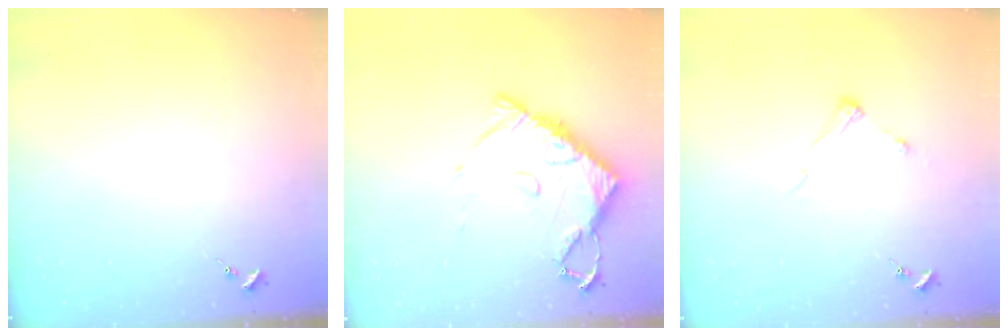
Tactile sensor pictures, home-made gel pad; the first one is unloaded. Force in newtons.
{"total": 11.5, "press": 11.5, "slide": 1.1}
{"total": 5.6, "press": 5.5, "slide": 0.7}